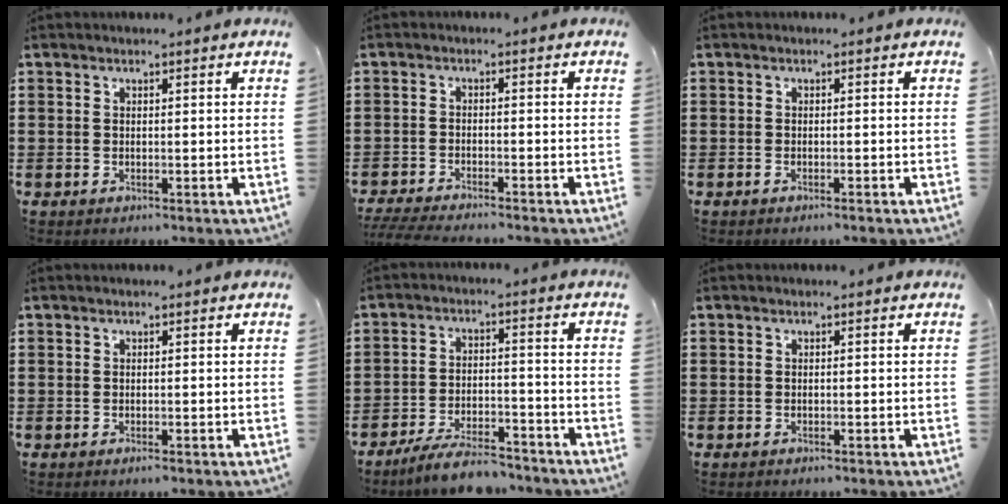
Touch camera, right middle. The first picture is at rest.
{"total": 3.5, "force": [-3.4, -0.1, 0.9], "torque": [-0.031, -0.010, -0.072]}
{"total": 0.6, "force": [-0.5, 0.0, 0.3], "torque": [-0.007, -0.001, -0.009]}
{"total": 0.6, "force": [-0.4, 0.0, 0.4], "torque": [-0.011, -0.006, -0.006]}
{"total": 7.1, "force": [-6.5, 1.1, 2.7], "torque": [-0.049, 0.007, -0.121]}
{"total": 0.5, "force": [-0.5, 0.1, 0.1], "torque": [-0.004, -0.002, -0.010]}